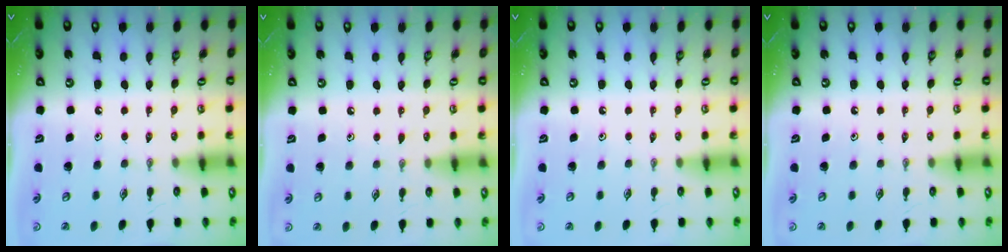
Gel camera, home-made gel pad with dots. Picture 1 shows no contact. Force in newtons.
{"total": 2.4, "press": 2.4, "slide": 0.4}
{"total": 0.0}
{"total": 0.0}